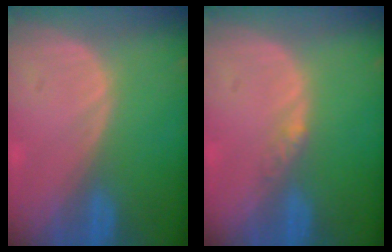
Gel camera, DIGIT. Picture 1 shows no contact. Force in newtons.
{"total": 1.6, "press": 1.3, "slide": 0.9}